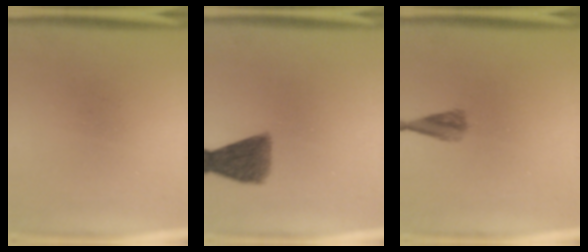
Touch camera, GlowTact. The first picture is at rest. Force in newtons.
{"total": 7.0}
{"total": 2.5}